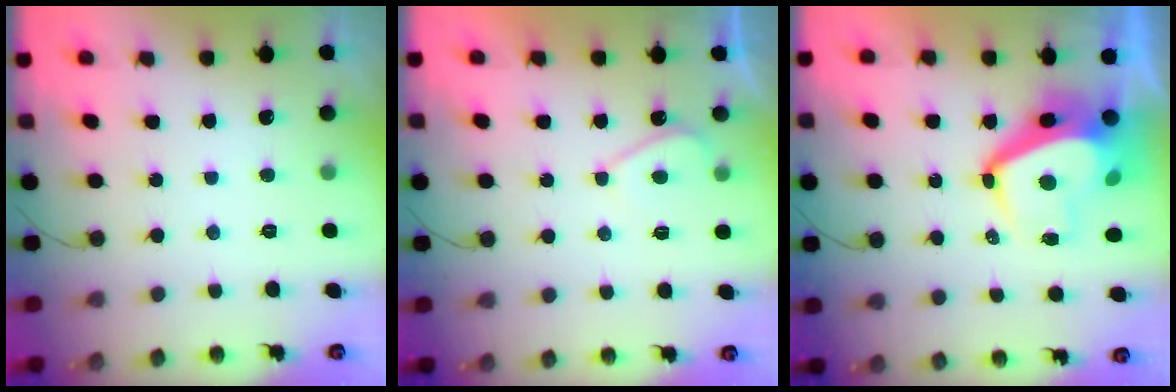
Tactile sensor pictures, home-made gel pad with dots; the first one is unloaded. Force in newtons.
{"total": 2.9, "press": 2.9, "slide": 0.4}
{"total": 8.4, "press": 8.4, "slide": 1.1}